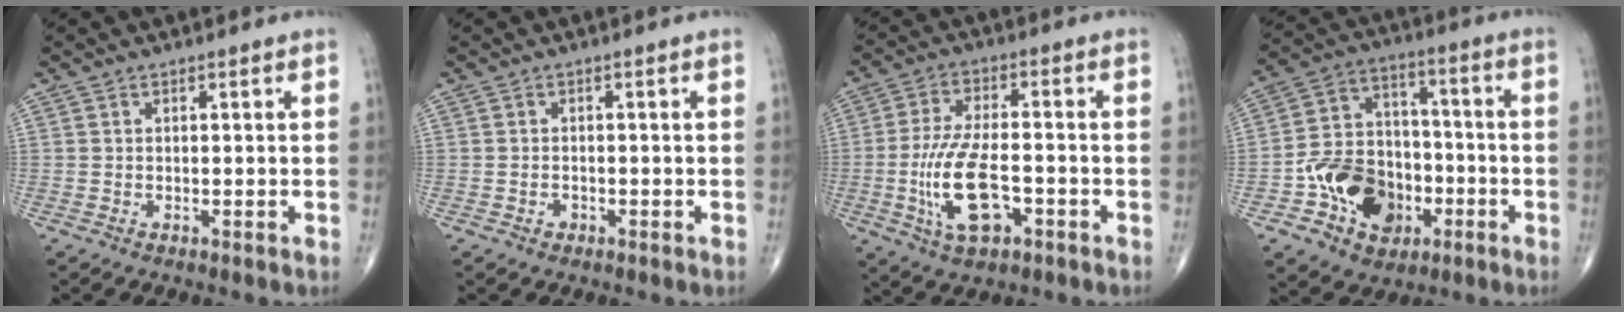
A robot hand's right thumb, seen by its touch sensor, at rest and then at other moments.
{"total": 1.0, "force": [-0.5, 0.8, 0.2], "torque": [0.004, 0.007, -0.007]}
{"total": 12.1, "force": [-3.4, 5.4, 10.4], "torque": [-0.203, 0.015, -0.058]}
{"total": 15.9, "force": [-5.6, 12.1, 8.6], "torque": [-0.104, 0.048, -0.090]}